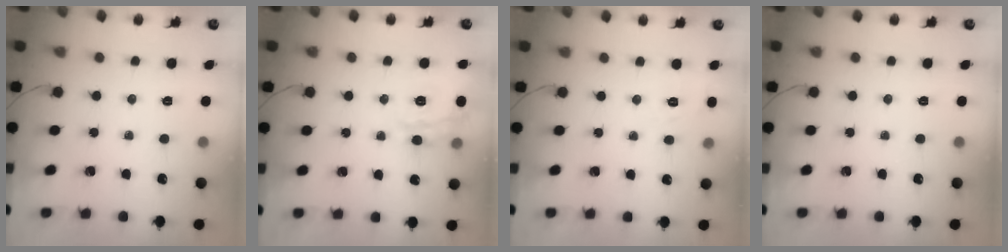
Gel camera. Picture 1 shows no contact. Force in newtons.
{"total": 11.2, "press": 11.1, "slide": 0.7}
{"total": 2.9, "press": 2.2, "slide": 1.9}
{"total": 0.0}